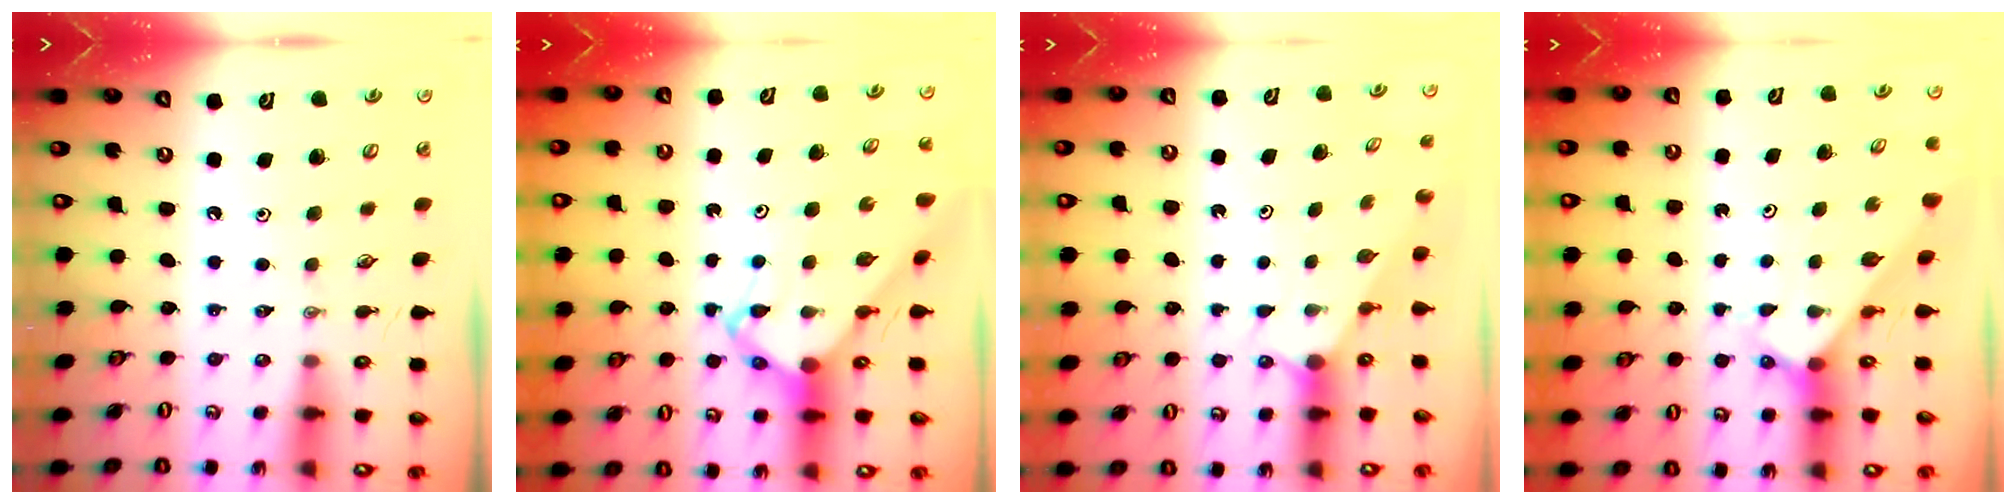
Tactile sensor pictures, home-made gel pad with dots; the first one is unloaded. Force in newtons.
{"total": 9.6, "press": 9.5, "slide": 0.9}
{"total": 1.9, "press": 1.9, "slide": 0.3}
{"total": 2.4, "press": 2.4, "slide": 0.2}